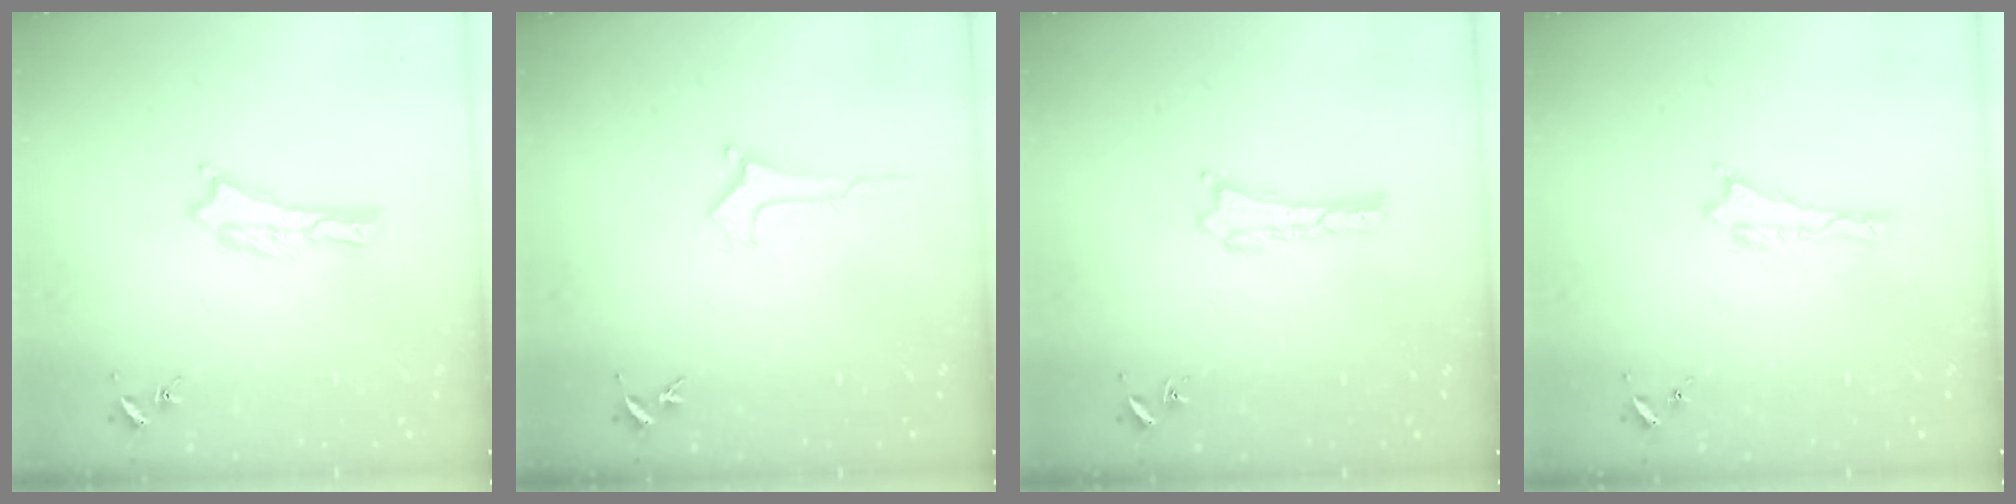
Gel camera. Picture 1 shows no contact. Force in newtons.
{"total": 0.0}
{"total": 0.0}
{"total": 0.0}